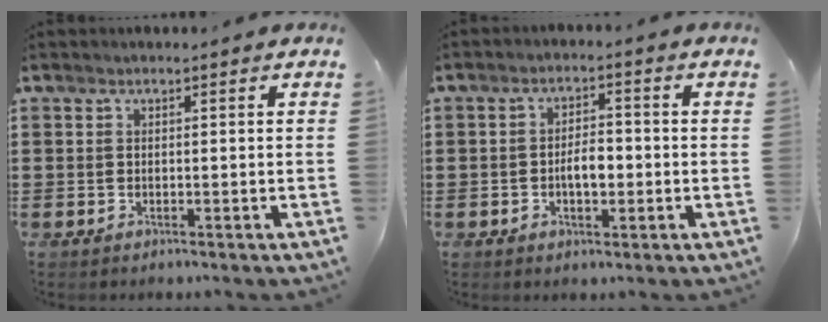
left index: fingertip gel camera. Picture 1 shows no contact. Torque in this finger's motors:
{"motor_torque": [0.81, 0.31, 0.28, 0.09]}